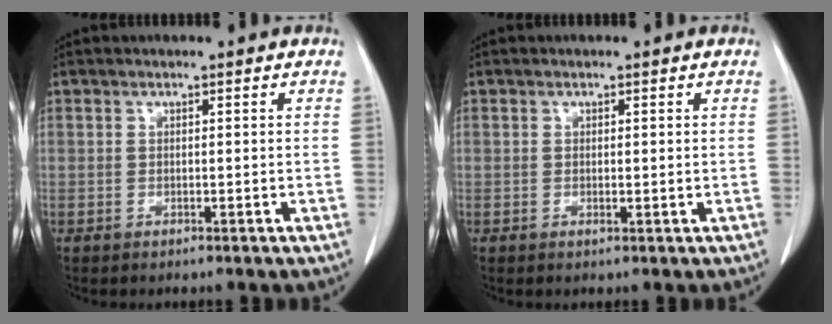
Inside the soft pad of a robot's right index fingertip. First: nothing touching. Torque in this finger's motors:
{"motor_torque": [-0.04, 0.00, -0.02, 0.01]}